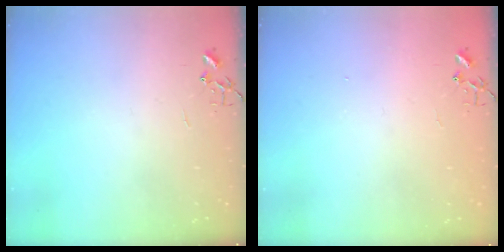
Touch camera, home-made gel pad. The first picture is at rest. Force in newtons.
{"total": 1.1, "press": 1.1, "slide": 0.1}